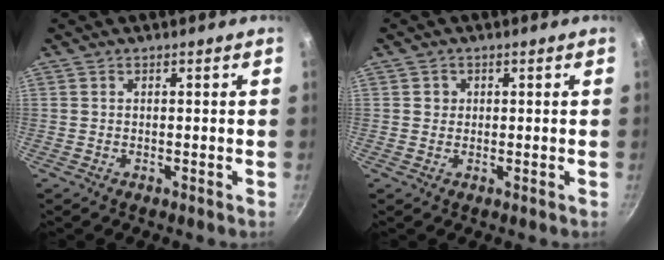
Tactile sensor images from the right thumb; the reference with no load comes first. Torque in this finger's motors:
{"motor_torque": [0.17, 0.00, 0.52, -0.07, -0.01]}